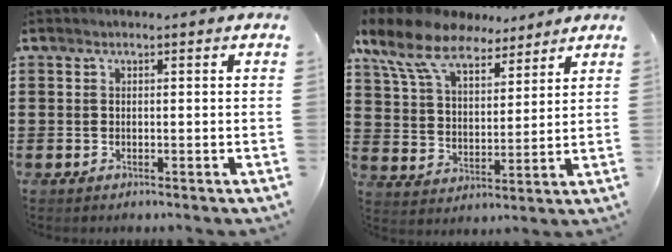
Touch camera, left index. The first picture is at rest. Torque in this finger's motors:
{"motor_torque": [2.14, 0.00, 0.91, 0.21]}